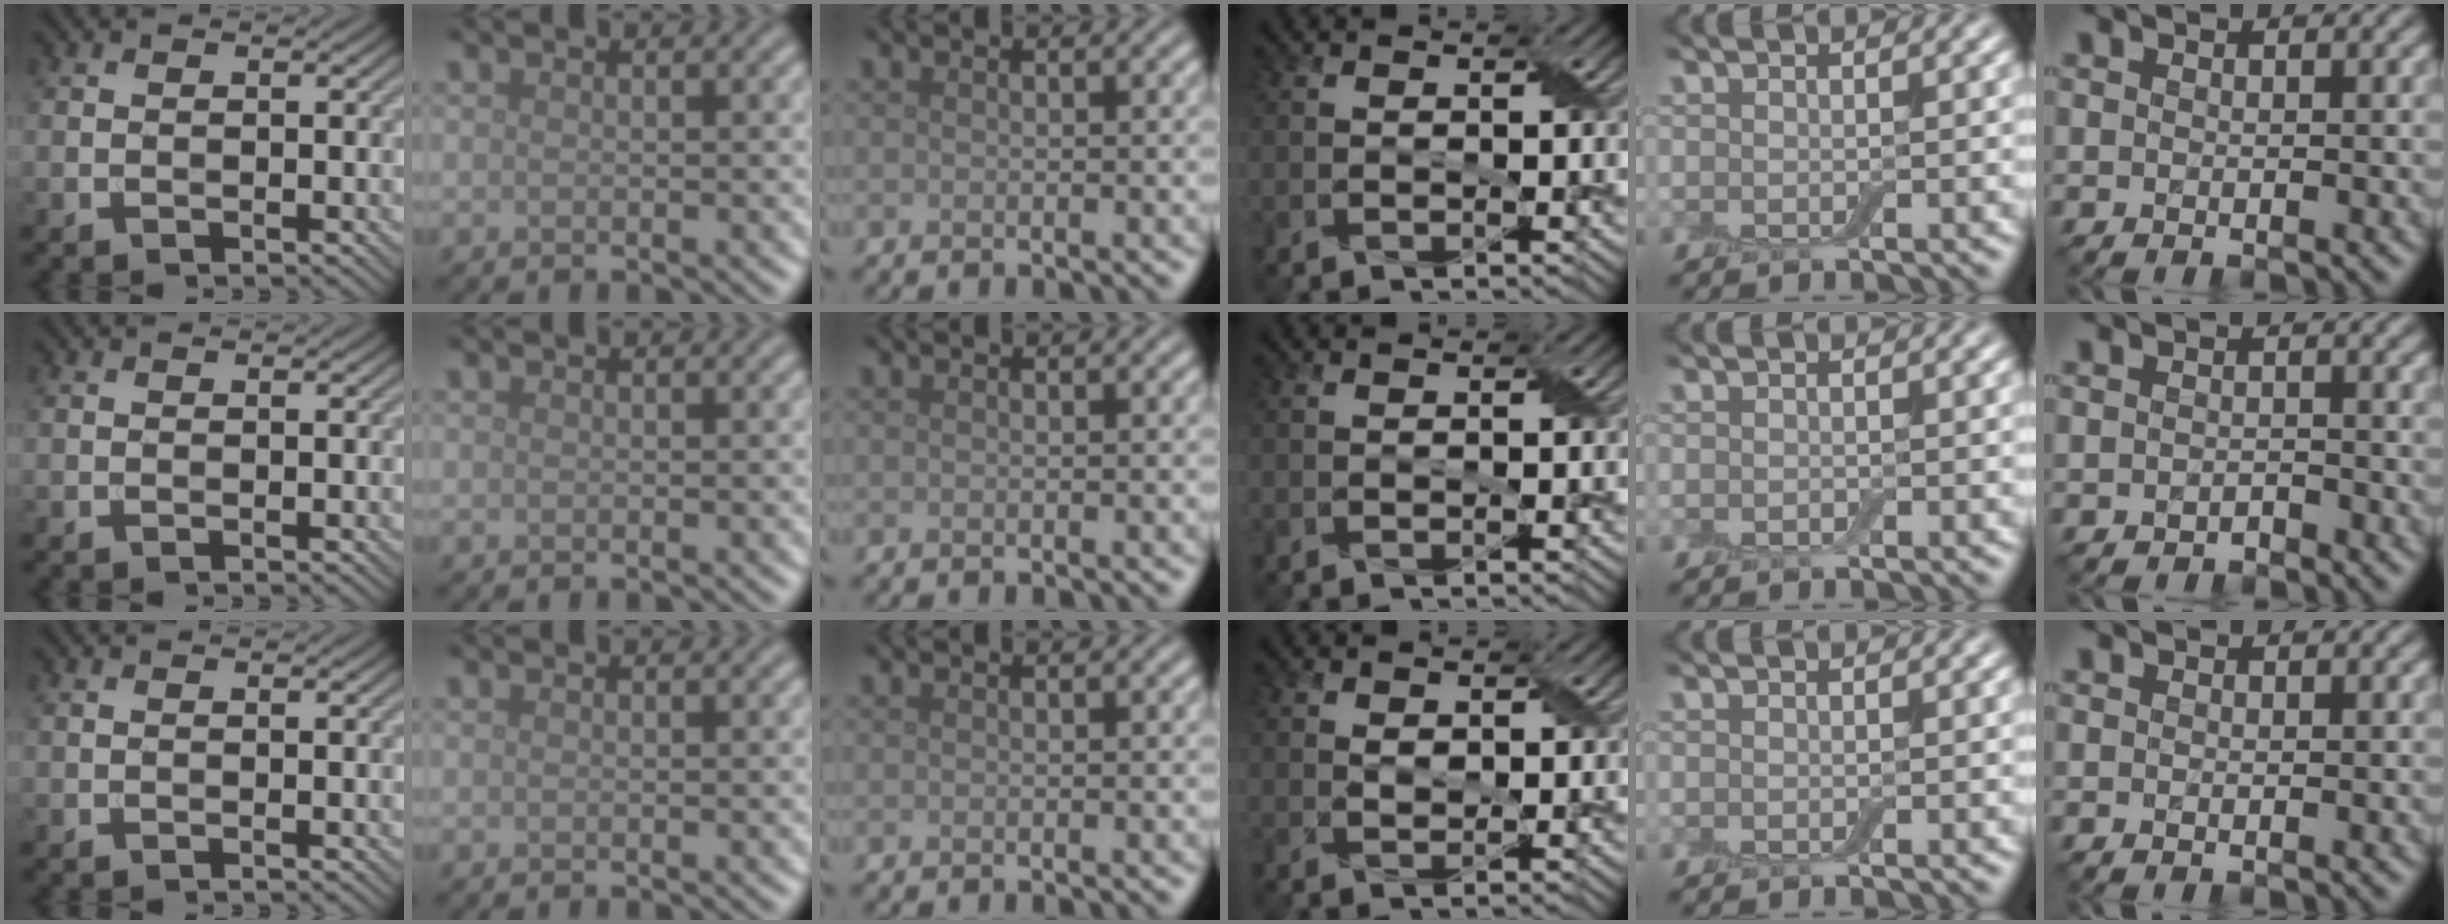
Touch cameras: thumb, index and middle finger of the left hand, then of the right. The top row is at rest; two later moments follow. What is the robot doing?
{"motion": "peel", "object": "aluminum foil"}